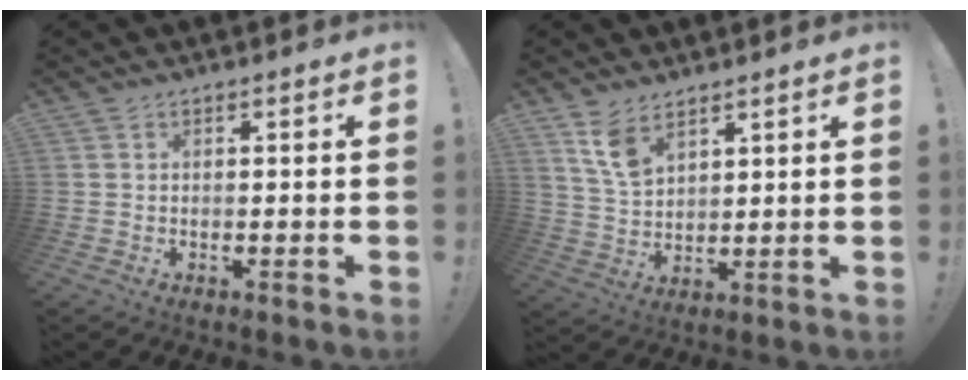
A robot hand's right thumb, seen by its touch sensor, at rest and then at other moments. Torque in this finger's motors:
{"motor_torque": [0.03, 0.15, 0.42, 0.37, 0.02]}